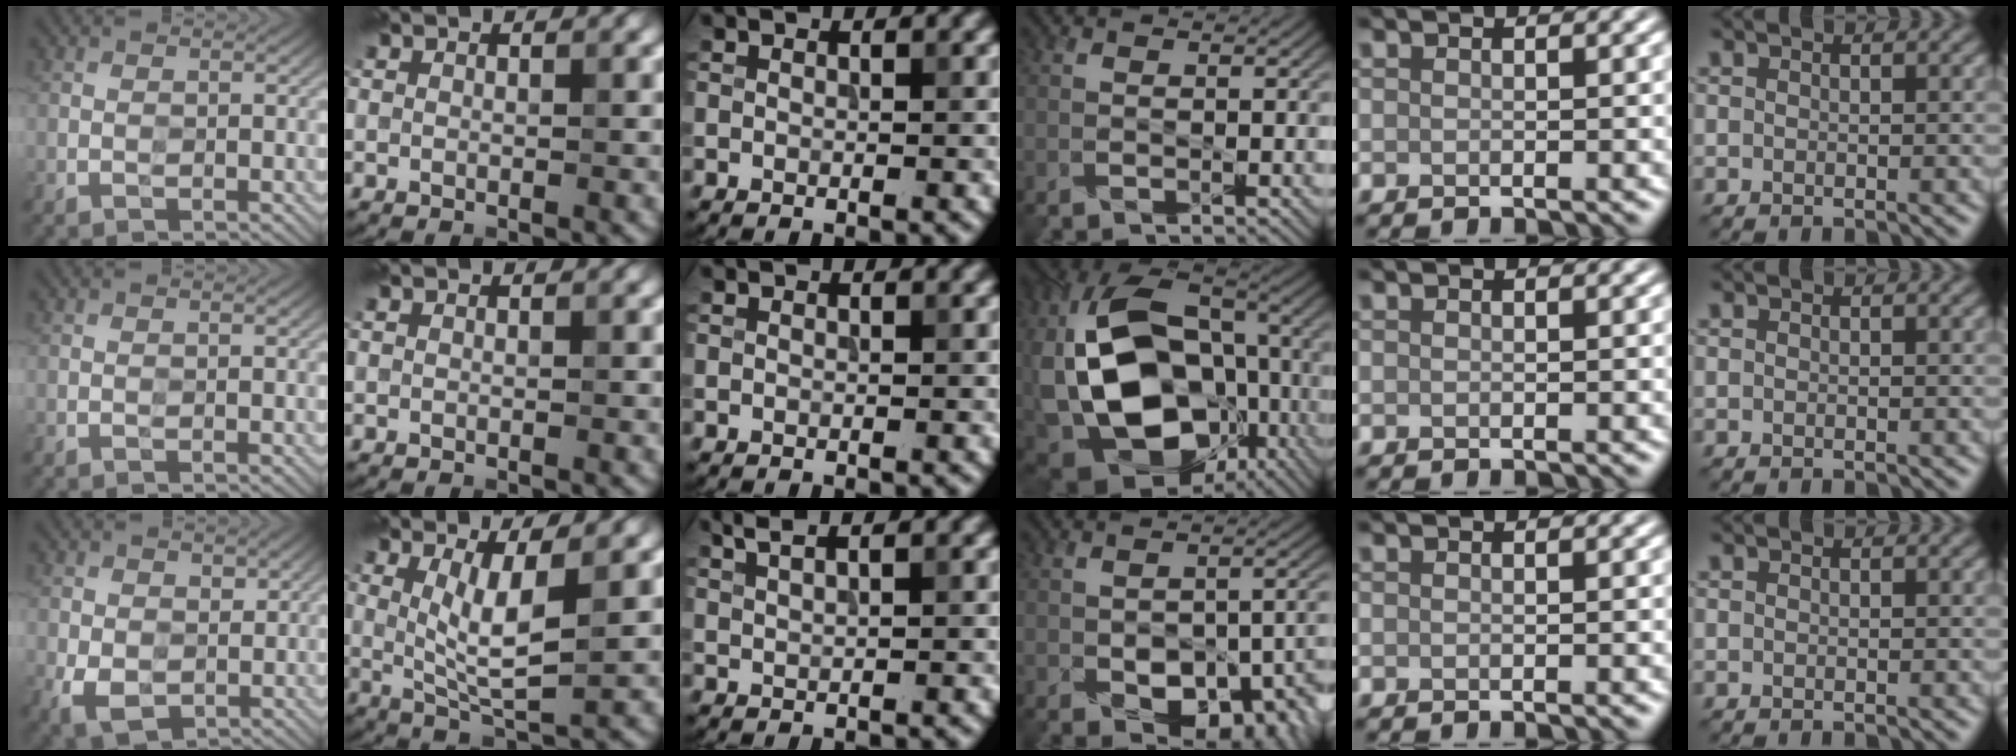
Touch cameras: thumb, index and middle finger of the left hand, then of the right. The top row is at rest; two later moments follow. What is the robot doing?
{"motion": "wipe", "object": "mirror"}